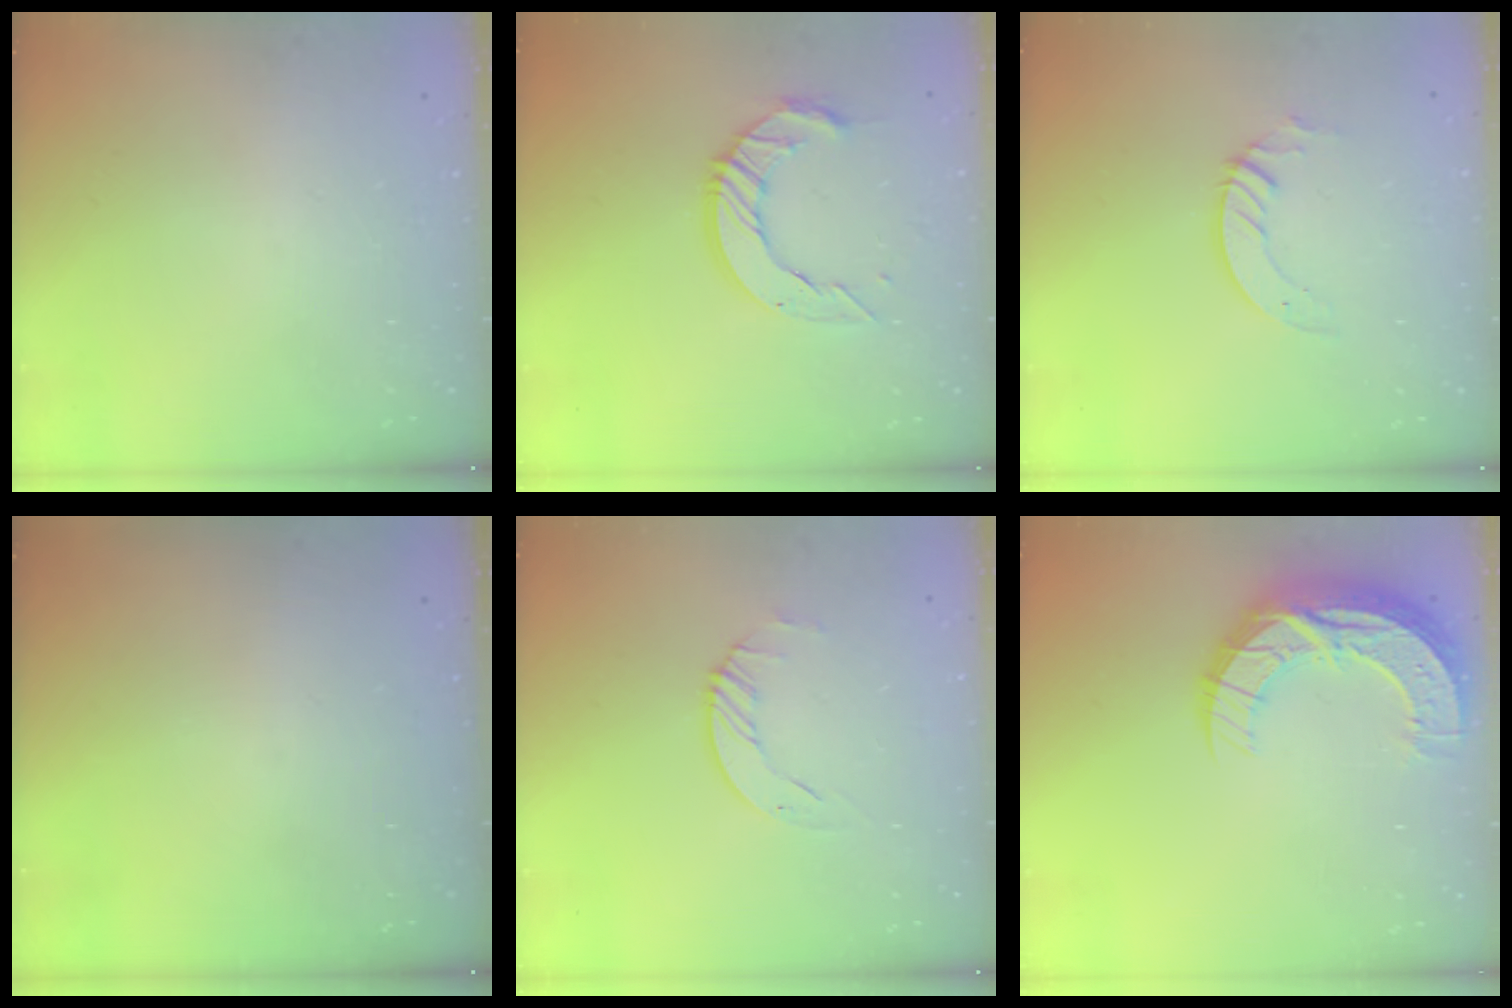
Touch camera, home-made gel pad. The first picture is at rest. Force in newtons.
{"total": 11.2, "press": 11.1, "slide": 0.9}
{"total": 3.3, "press": 3.3, "slide": 0.2}
{"total": 0.0}
{"total": 2.3, "press": 2.3, "slide": 0.3}
{"total": 15.3, "press": 15.3, "slide": 1.1}